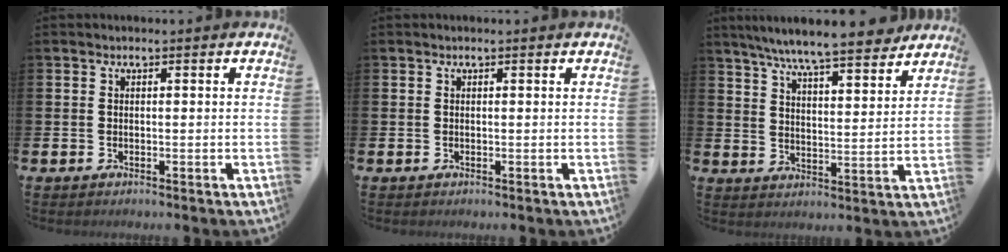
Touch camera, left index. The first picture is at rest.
{"total": 0.0}
{"total": 8.5, "force": [7.9, 0.4, 3.0], "torque": [-0.069, -0.052, 0.137]}